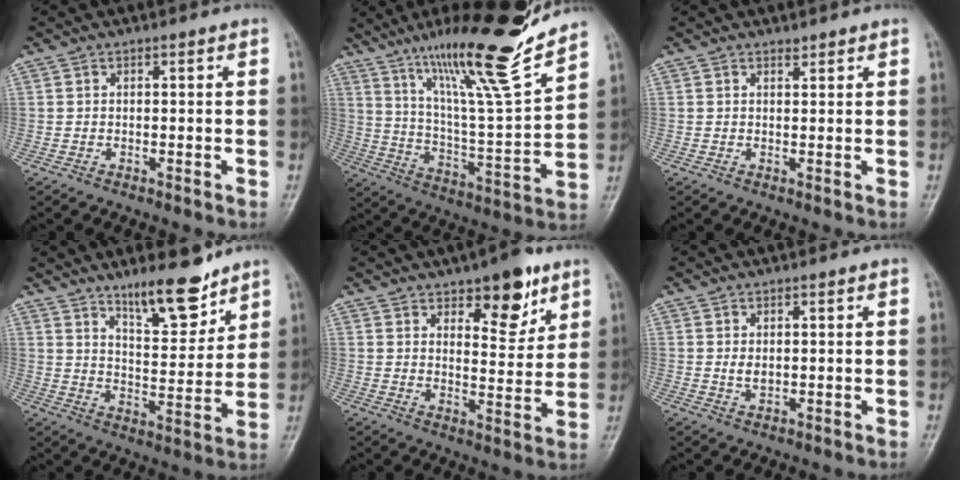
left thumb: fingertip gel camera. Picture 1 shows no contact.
{"total": 21.4, "force": [15.9, 2.0, 14.2], "torque": [-0.205, -0.084, 0.272]}
{"total": 1.0, "force": [0.9, 0.3, 0.2], "torque": [-0.001, -0.009, 0.013]}
{"total": 11.9, "force": [8.9, 3.6, 7.0], "torque": [-0.087, -0.072, 0.151]}
{"total": 10.7, "force": [6.6, 4.6, 7.1], "torque": [-0.069, -0.042, 0.099]}
{"total": 2.2, "force": [0.6, 1.2, 1.7], "torque": [-0.027, -0.007, 0.015]}